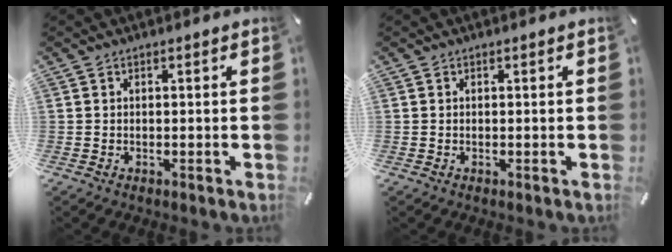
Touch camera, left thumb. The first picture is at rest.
{"total": 0.0}